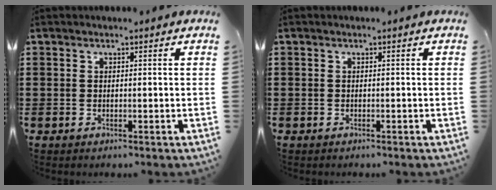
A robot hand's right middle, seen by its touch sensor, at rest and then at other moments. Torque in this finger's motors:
{"motor_torque": [0.00, -0.02, -0.02, 0.01]}